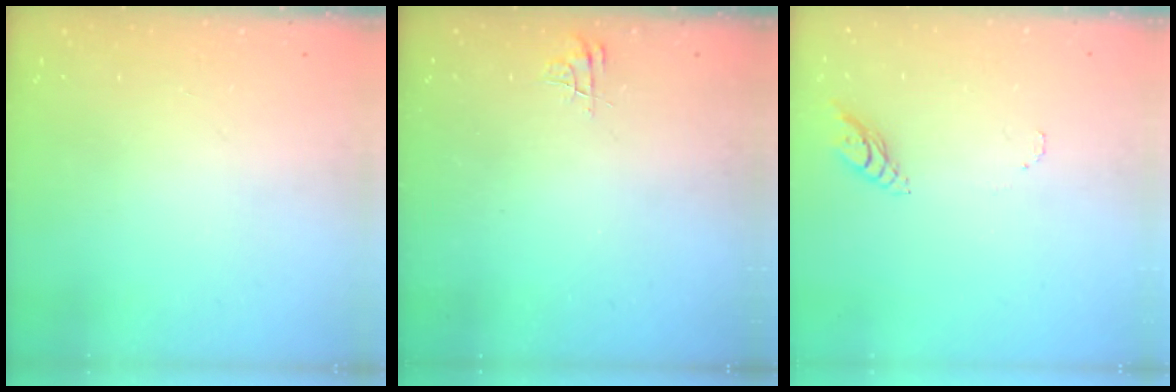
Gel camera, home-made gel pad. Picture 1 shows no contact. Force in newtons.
{"total": 3.9, "press": 3.8, "slide": 0.4}
{"total": 6.4, "press": 6.4, "slide": 0.6}